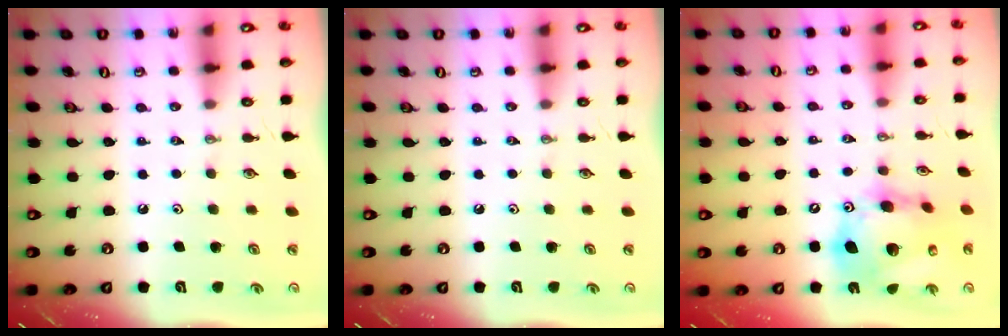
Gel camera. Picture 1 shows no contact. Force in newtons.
{"total": 0.0}
{"total": 19.4, "press": 19.3, "slide": 2.1}